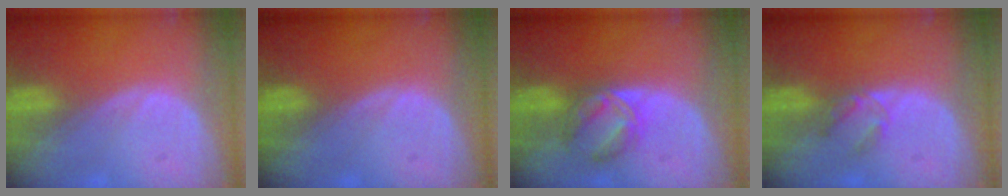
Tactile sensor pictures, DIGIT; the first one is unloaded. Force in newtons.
{"total": 0.0}
{"total": 5.6, "press": 5.5, "slide": 1.0}
{"total": 2.7, "press": 2.5, "slide": 1.0}